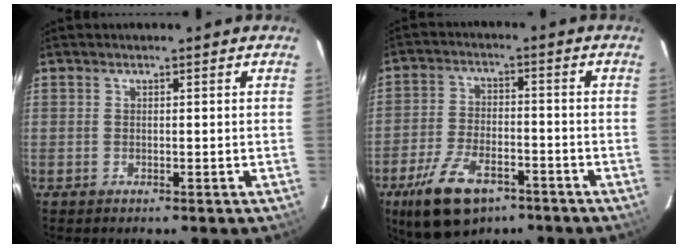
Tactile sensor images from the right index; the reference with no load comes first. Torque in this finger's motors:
{"motor_torque": [0.89, -0.81, 0.13, 0.10]}